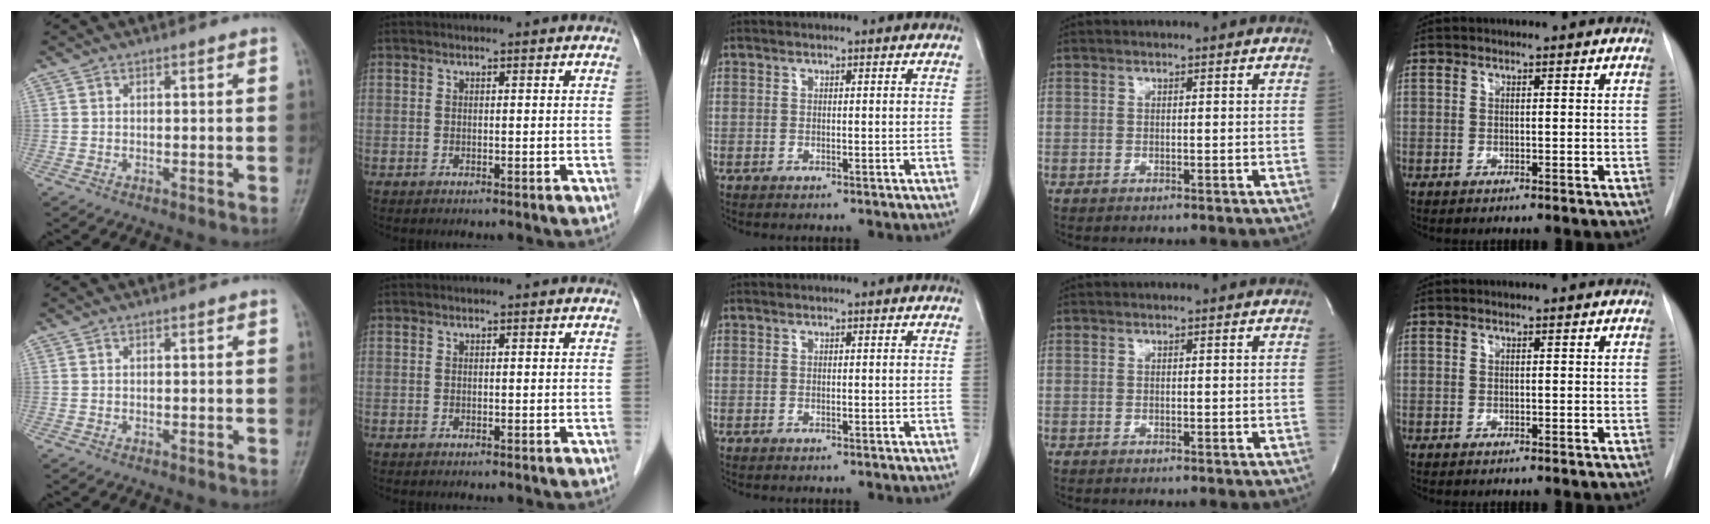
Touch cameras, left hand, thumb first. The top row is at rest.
{}